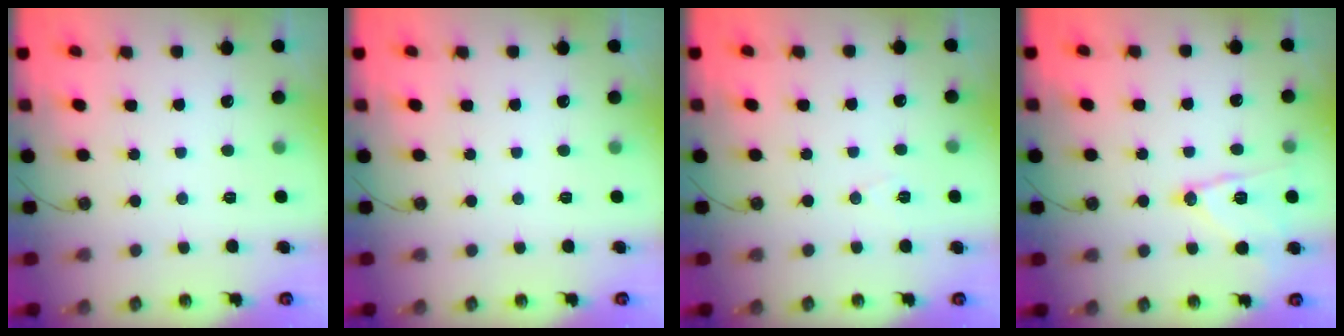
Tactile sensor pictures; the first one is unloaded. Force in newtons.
{"total": 0.0}
{"total": 6.1, "press": 4.2, "slide": 4.5}
{"total": 12.1, "press": 11.9, "slide": 2.0}